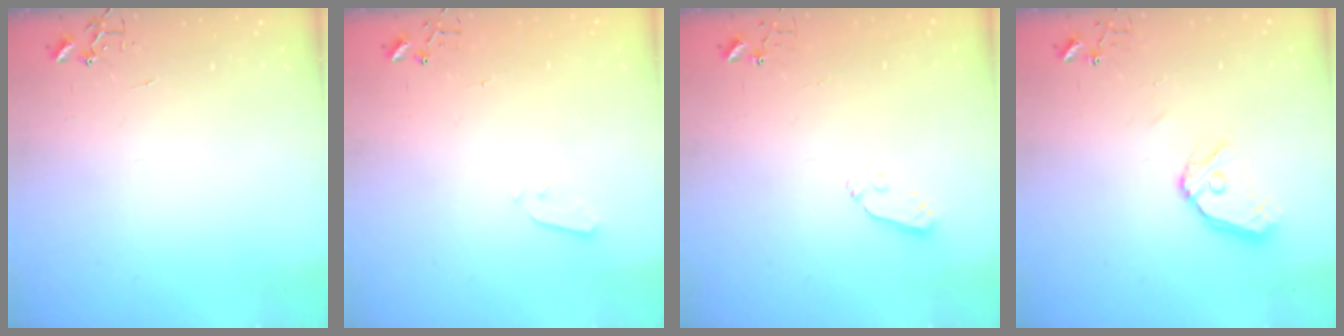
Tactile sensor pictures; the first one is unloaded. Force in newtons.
{"total": 3.0, "press": 3.0, "slide": 0.3}
{"total": 3.8, "press": 3.8, "slide": 0.6}
{"total": 11.3, "press": 11.3, "slide": 1.3}